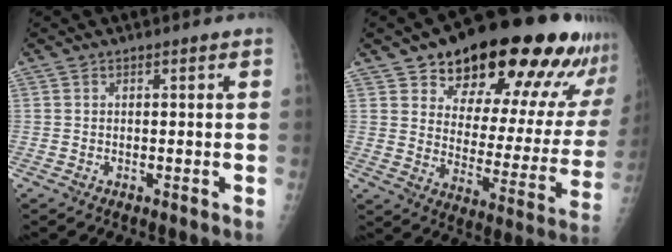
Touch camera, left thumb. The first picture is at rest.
{"total": 27.2, "force": [17.7, 11.6, 17.0], "torque": [-0.203, -0.060, 0.247]}